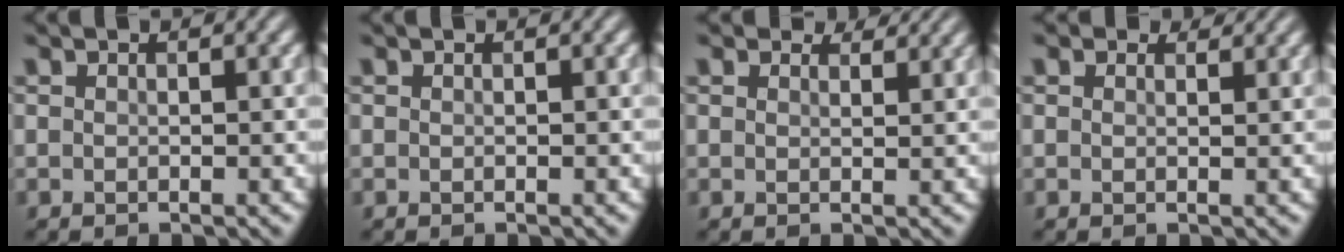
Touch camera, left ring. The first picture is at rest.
{"total": 0.0}
{"total": 2.5, "force": [2.3, 0.7, 0.6], "torque": [-0.018, 0.001, 0.025]}
{"total": 1.6, "force": [1.3, 0.7, 0.5], "torque": [-0.013, -0.005, 0.009]}